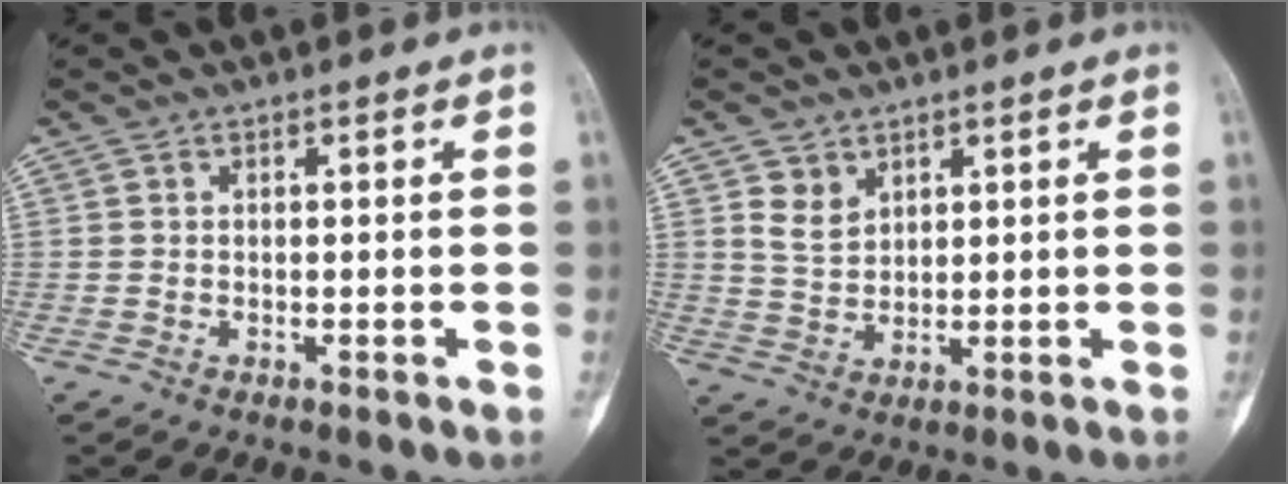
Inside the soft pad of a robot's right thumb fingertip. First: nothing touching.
{"total": 4.2, "force": [2.4, 3.0, 1.6], "torque": [-0.014, -0.021, 0.054]}